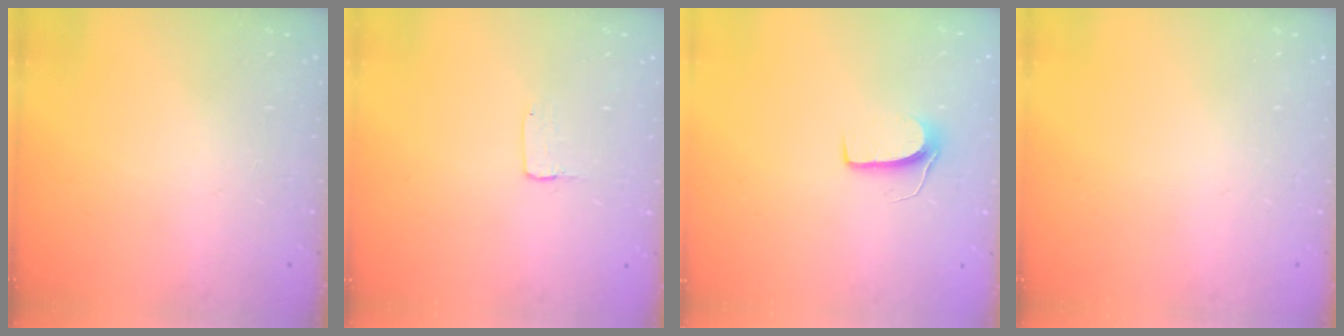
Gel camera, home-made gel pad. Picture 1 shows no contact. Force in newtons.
{"total": 1.3, "press": 1.2, "slide": 0.1}
{"total": 6.8, "press": 6.7, "slide": 0.5}
{"total": 0.0}